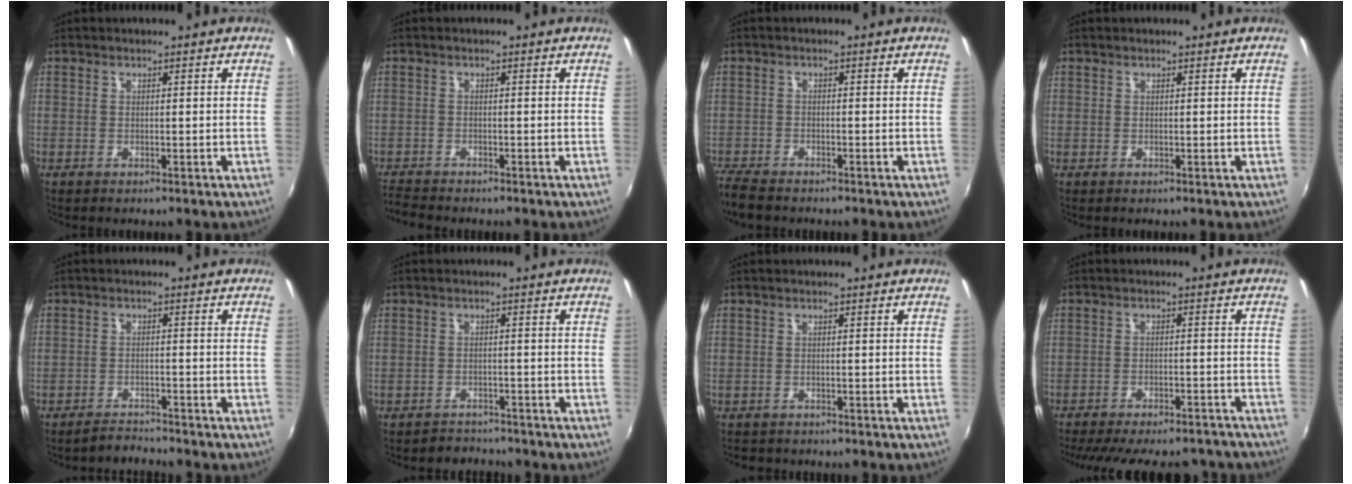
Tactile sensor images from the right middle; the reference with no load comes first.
{"total": 3.4, "force": [-3.3, 0.2, 0.5], "torque": [-0.025, -0.017, -0.069]}
{"total": 5.1, "force": [-4.6, 1.2, 1.9], "torque": [-0.056, -0.024, -0.092]}
{"total": 0.5, "force": [0.2, 0.5, -0.1], "torque": [0.006, 0.002, 0.001]}
{"total": 2.8, "force": [-2.8, 0.3, 0.1], "torque": [-0.012, -0.001, -0.050]}
{"total": 3.6, "force": [-3.3, 1.3, -0.2], "torque": [-0.010, 0.000, -0.055]}
{"total": 2.2, "force": [-1.9, 1.0, 0.4], "torque": [-0.013, -0.009, -0.028]}
{"total": 19.4, "force": [-16.8, 5.9, 7.9], "torque": [-0.169, -0.006, -0.215]}